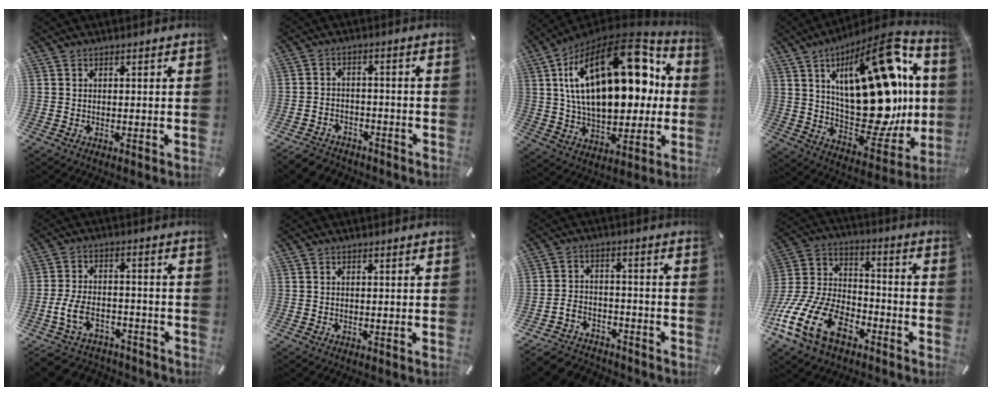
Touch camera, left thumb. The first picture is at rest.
{"total": 4.6, "force": [-3.8, 2.4, 0.8], "torque": [-0.022, 0.020, -0.076]}
{"total": 29.1, "force": [8.2, 15.8, 23.0], "torque": [-0.398, -0.033, 0.138]}
{"total": 29.2, "force": [6.7, 14.2, 24.5], "torque": [-0.367, -0.054, 0.120]}
{"total": 9.3, "force": [-4.4, 6.2, 5.4], "torque": [-0.120, 0.023, -0.080]}
{"total": 0.0}
{"total": 6.0, "force": [-4.6, 3.5, 1.5], "torque": [-0.029, 0.021, -0.087]}
{"total": 19.6, "force": [-10.5, 11.6, 11.8], "torque": [-0.249, 0.045, -0.186]}